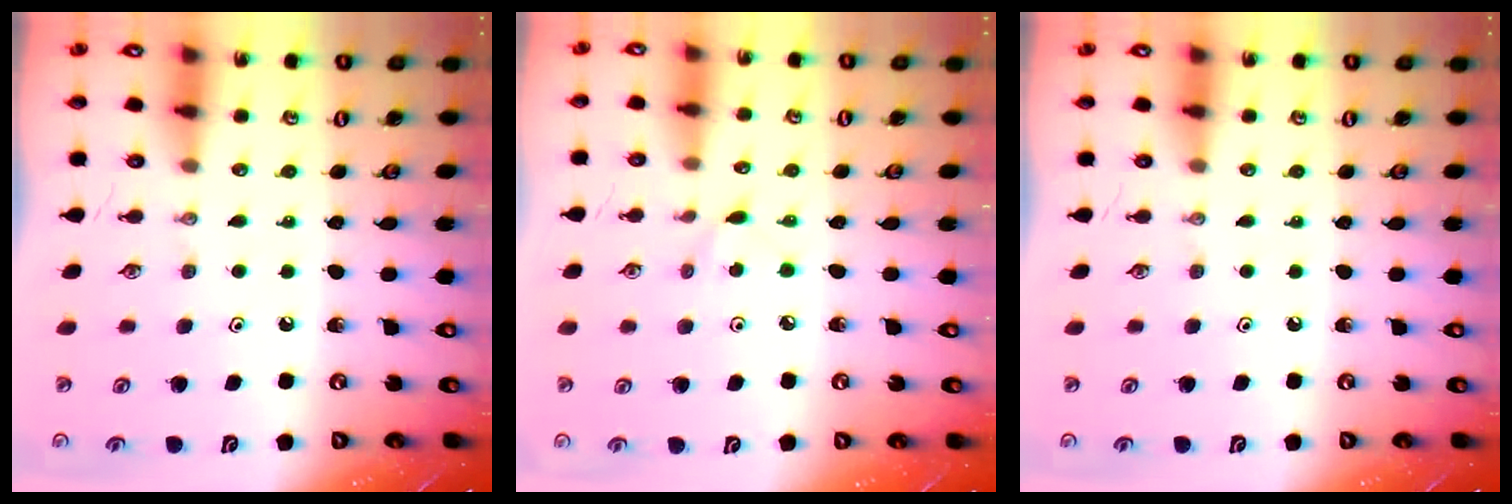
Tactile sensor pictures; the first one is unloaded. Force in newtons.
{"total": 2.7, "press": 2.7, "slide": 0.4}
{"total": 0.0}